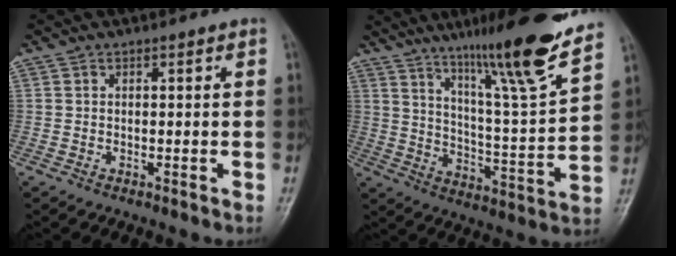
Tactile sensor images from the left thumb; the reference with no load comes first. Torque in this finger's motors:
{"motor_torque": [1.42, -0.20, 1.26, -1.52, 0.24]}